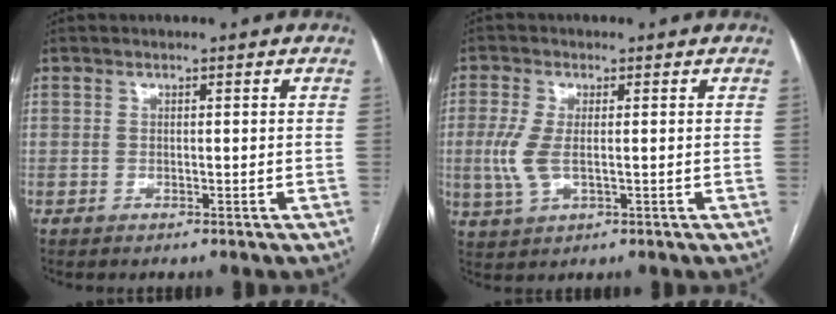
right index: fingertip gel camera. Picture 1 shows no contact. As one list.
[{"total": 5.2, "force": [-0.3, 2.2, 4.7], "torque": [-0.124, -0.010, -0.004]}]